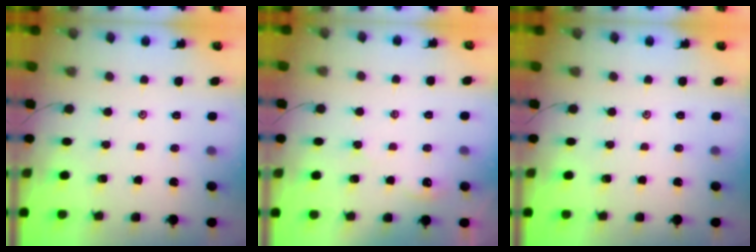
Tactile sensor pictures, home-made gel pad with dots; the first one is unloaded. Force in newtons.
{"total": 2.6, "press": 2.6, "slide": 0.3}
{"total": 0.0}